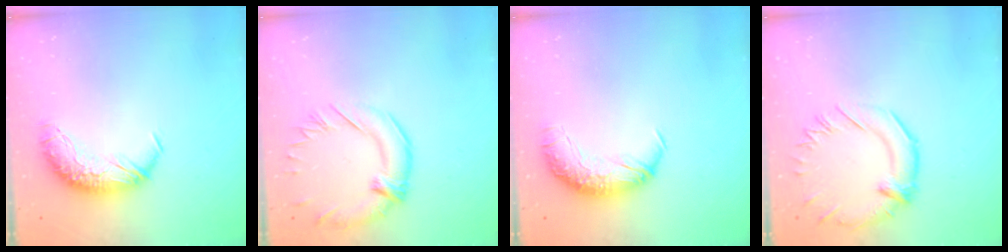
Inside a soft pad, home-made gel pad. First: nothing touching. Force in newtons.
{"total": 2.1, "press": 1.3, "slide": 1.6}
{"total": 2.3, "press": 1.1, "slide": 2.1}
{"total": 1.5, "press": 0.5, "slide": 1.4}